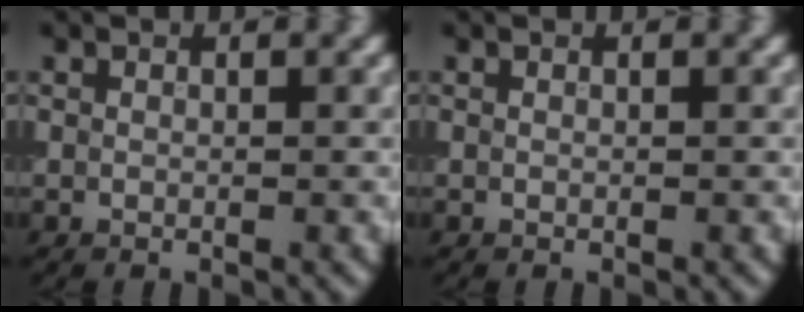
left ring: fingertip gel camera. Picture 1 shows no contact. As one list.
[{"total": 0.0}]